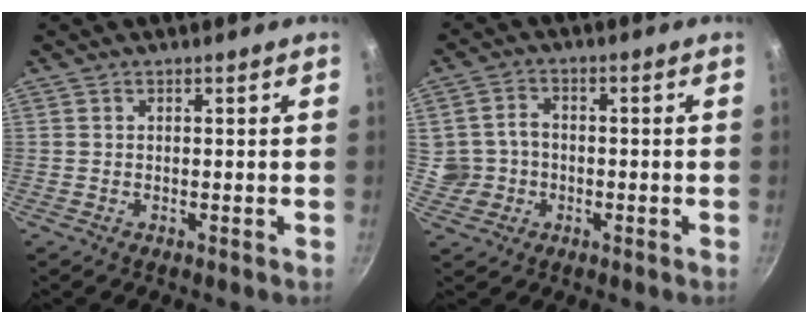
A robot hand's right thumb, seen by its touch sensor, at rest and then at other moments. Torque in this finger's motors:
{"motor_torque": [-0.50, 0.11, 0.24, 0.41, 0.00]}